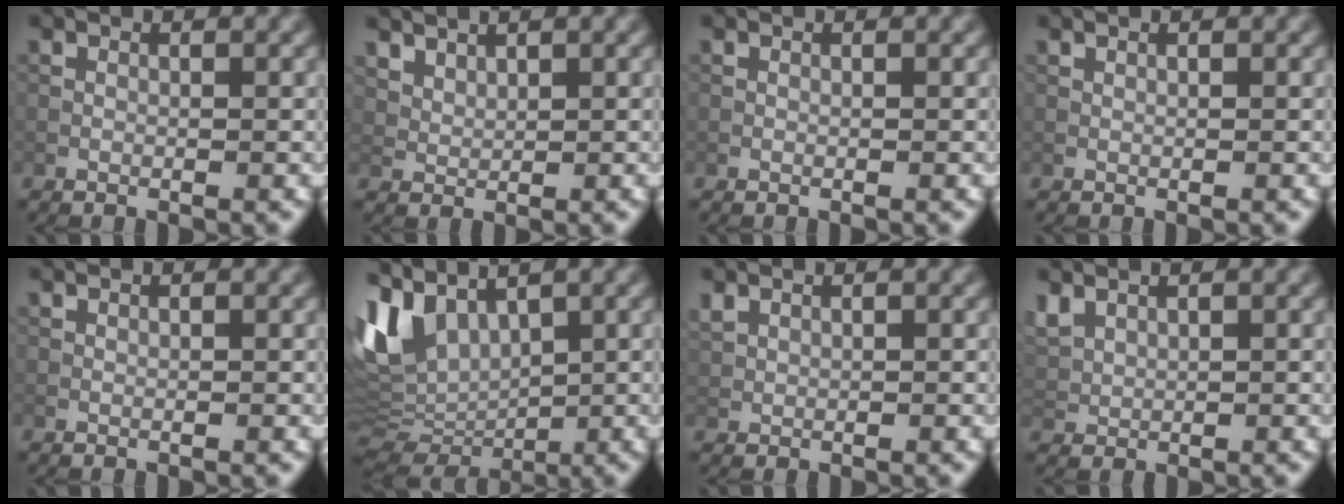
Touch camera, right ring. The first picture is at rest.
{"total": 2.6, "force": [2.2, 1.2, 0.8], "torque": [-0.024, -0.008, 0.062]}
{"total": 0.0}
{"total": 0.0}
{"total": 0.0}
{"total": 8.4, "force": [2.6, 4.9, 6.3], "torque": [-0.147, -0.006, 0.048]}
{"total": 1.1, "force": [0.8, 0.6, 0.3], "torque": [-0.010, 0.002, 0.020]}
{"total": 2.6, "force": [1.7, 1.5, 1.4], "torque": [-0.037, 0.006, 0.041]}